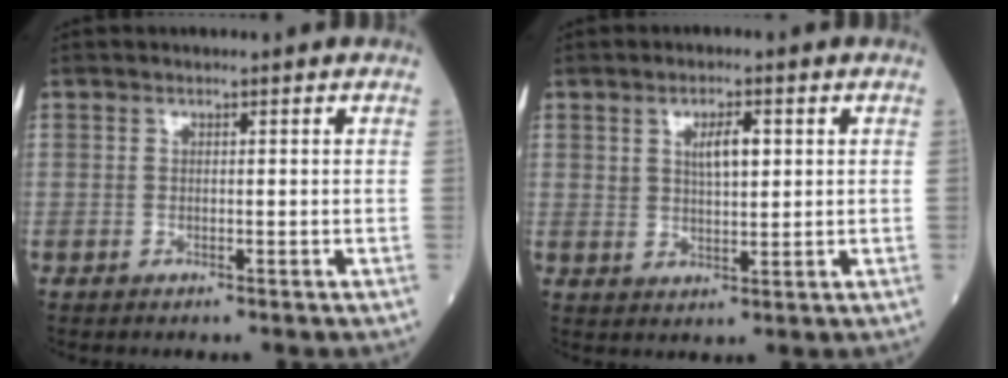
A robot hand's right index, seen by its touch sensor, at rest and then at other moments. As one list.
[{"total": 4.1, "force": [1.4, 1.4, 3.6], "torque": [-0.062, 0.002, 0.025]}]